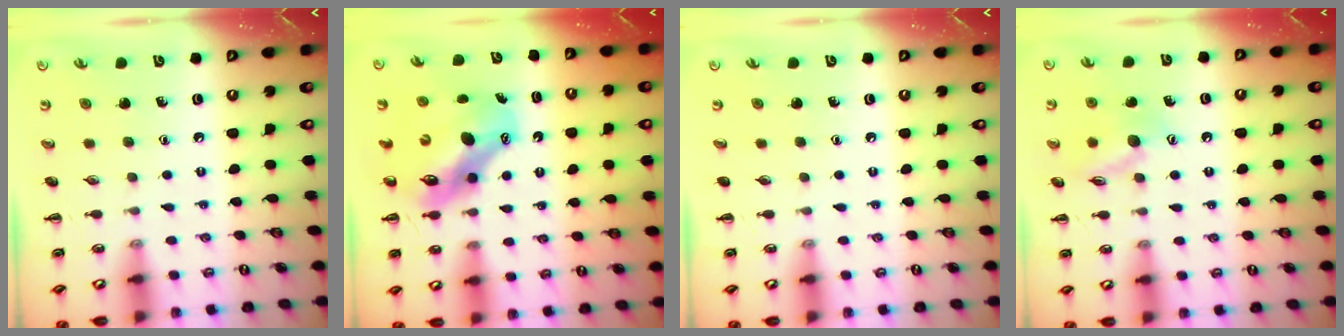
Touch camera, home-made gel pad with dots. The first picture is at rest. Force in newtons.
{"total": 11.3, "press": 10.9, "slide": 3.1}
{"total": 0.0}
{"total": 10.5, "press": 10.5, "slide": 0.9}